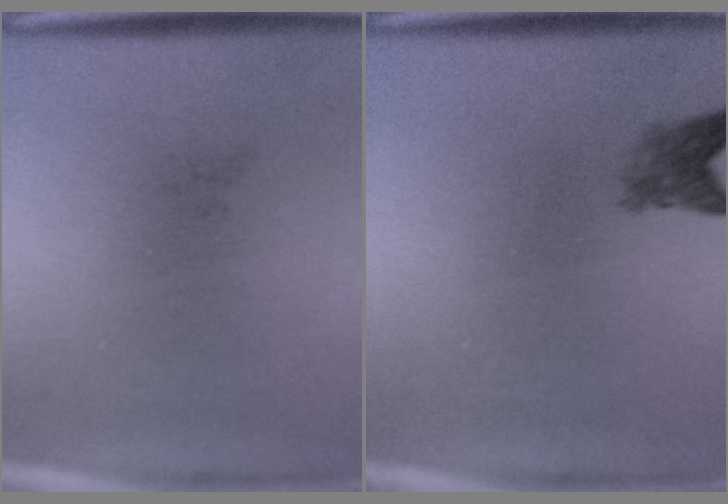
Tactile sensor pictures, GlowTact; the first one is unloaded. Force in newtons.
{"total": 2.4}